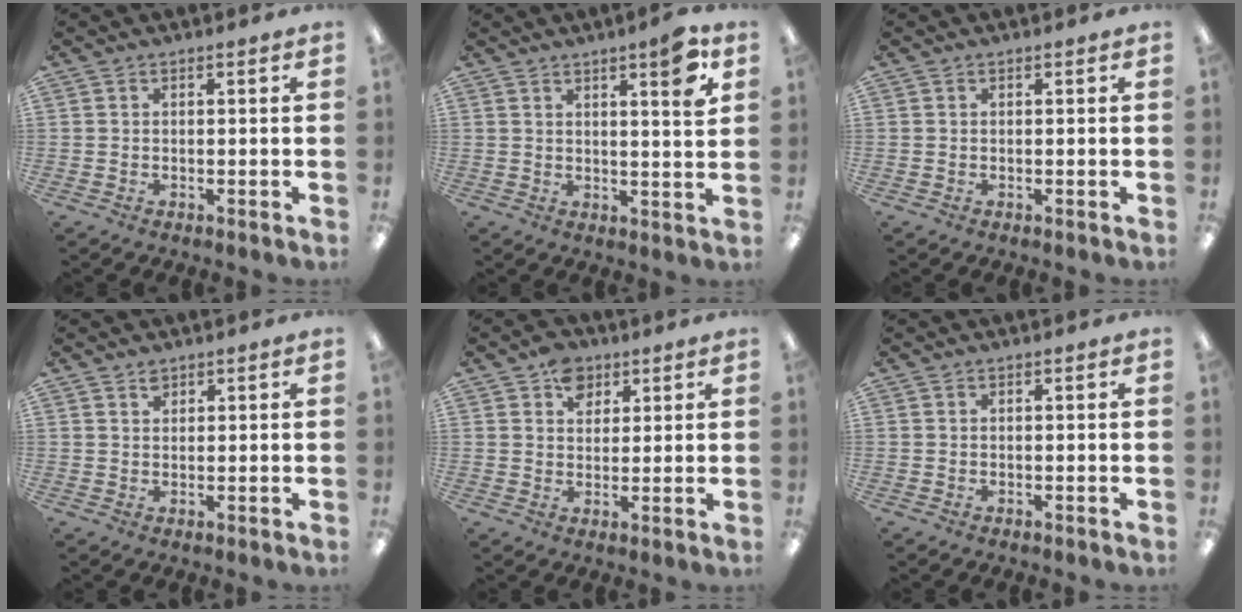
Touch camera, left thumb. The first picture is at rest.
{"total": 7.0, "force": [4.4, 0.8, 5.3], "torque": [-0.072, -0.026, 0.066]}
{"total": 0.0}
{"total": 1.7, "force": [1.4, 0.9, 0.3], "torque": [0.001, -0.006, 0.026]}
{"total": 6.6, "force": [3.7, 4.8, 2.7], "torque": [-0.034, -0.004, 0.065]}
{"total": 0.0}